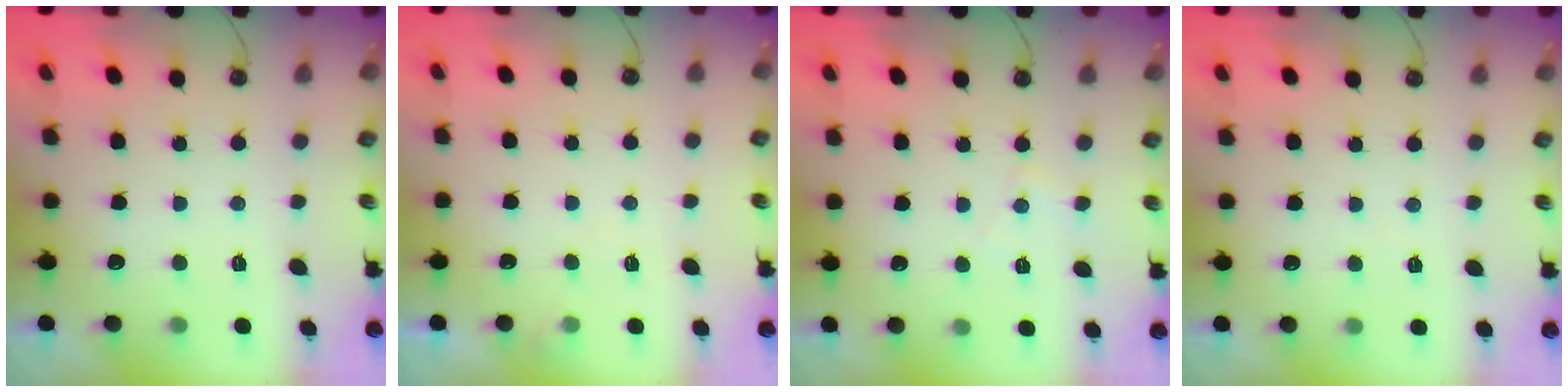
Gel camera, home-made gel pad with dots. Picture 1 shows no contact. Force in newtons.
{"total": 3.7, "press": 3.7, "slide": 0.6}
{"total": 5.4, "press": 5.4, "slide": 0.7}
{"total": 2.6, "press": 2.6, "slide": 0.5}